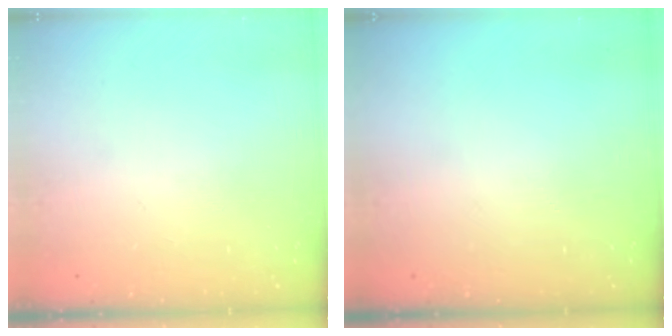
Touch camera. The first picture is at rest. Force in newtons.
{"total": 0.0}